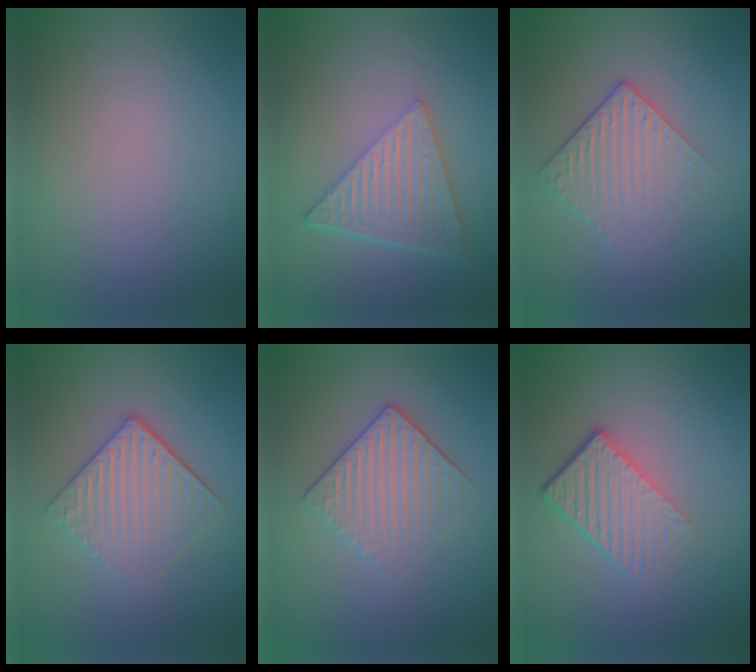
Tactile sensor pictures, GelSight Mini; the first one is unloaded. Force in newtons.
{"total": 6.4, "press": 4.5, "slide": 4.5}
{"total": 3.0, "press": 2.6, "slide": 1.6}
{"total": 4.3, "press": 3.4, "slide": 2.6}
{"total": 3.7, "press": 3.3, "slide": 1.7}
{"total": 4.4, "press": 2.8, "slide": 3.3}